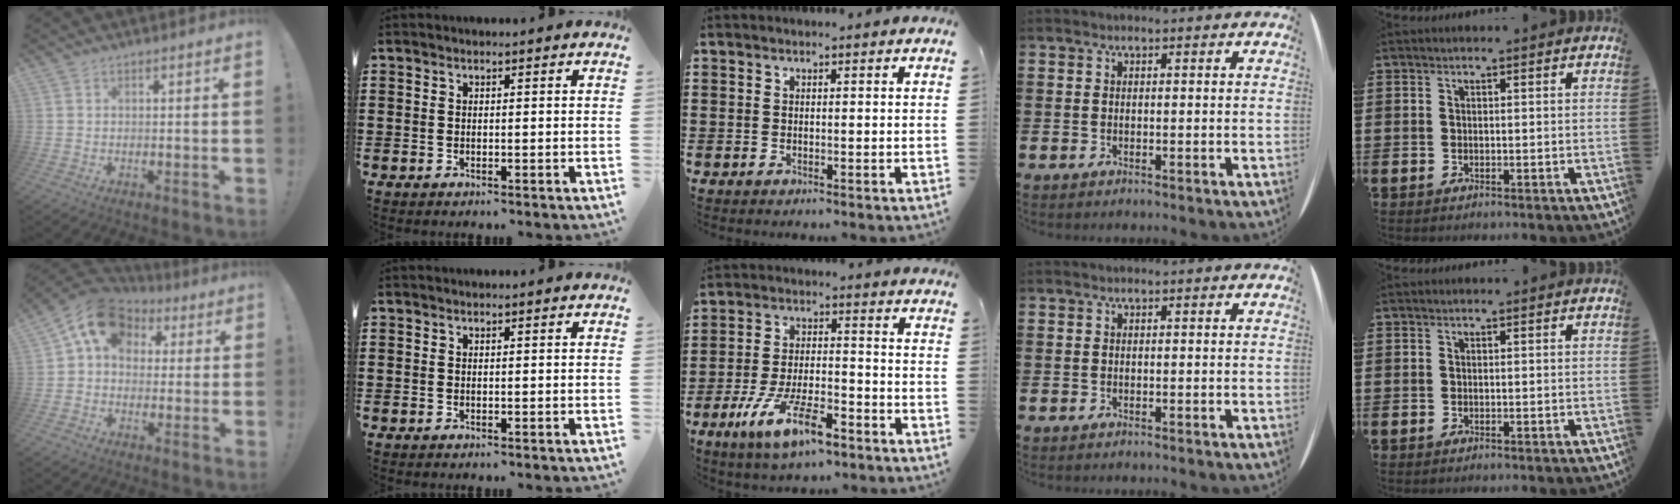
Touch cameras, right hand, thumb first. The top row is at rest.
{"thumb": {"total": 12.7, "force": [4.4, 9.5, 7.1], "torque": [-0.117, -0.005, 0.088]}, "middle": {"total": 10.1, "force": [-6.2, 2.9, 7.5], "torque": [-0.162, -0.003, -0.118]}}